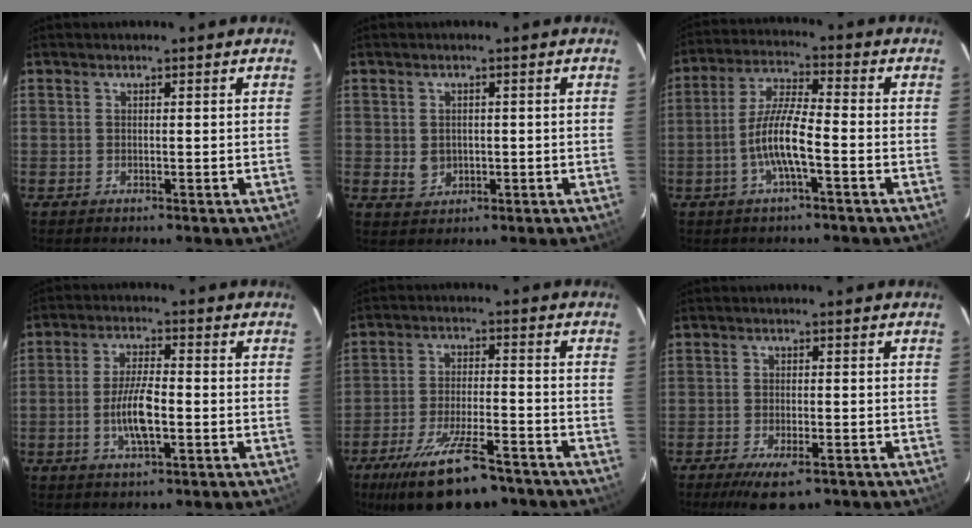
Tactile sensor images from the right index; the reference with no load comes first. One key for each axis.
{"total": 2.5, "fx": -0.2, "fy": 2.2, "fz": 1.2, "tx": -0.019, "ty": 0.003, "tz": 0.003}
{"total": 8.3, "fx": -3.0, "fy": 1.0, "fz": 7.7, "tx": -0.158, "ty": 0.007, "tz": -0.057}
{"total": 7.4, "fx": -1.9, "fy": 2.4, "fz": 6.7, "tx": -0.133, "ty": 0.003, "tz": -0.036}
{"total": 15.4, "fx": -11.0, "fy": 4.7, "fz": 9.6, "tx": -0.192, "ty": -0.023, "tz": -0.176}
{"total": 6.8, "fx": -4.6, "fy": 2.3, "fz": 4.5, "tx": -0.099, "ty": -0.020, "tz": -0.073}